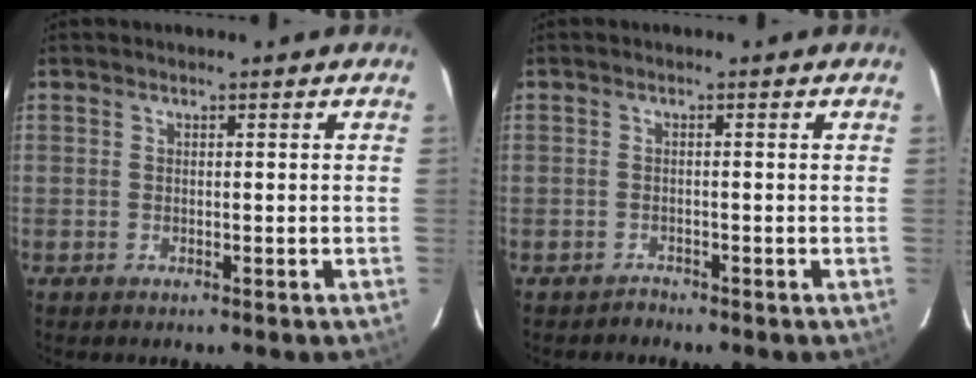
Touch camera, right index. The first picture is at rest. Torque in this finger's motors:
{"motor_torque": [0.00, -0.06, -0.06, -0.03]}